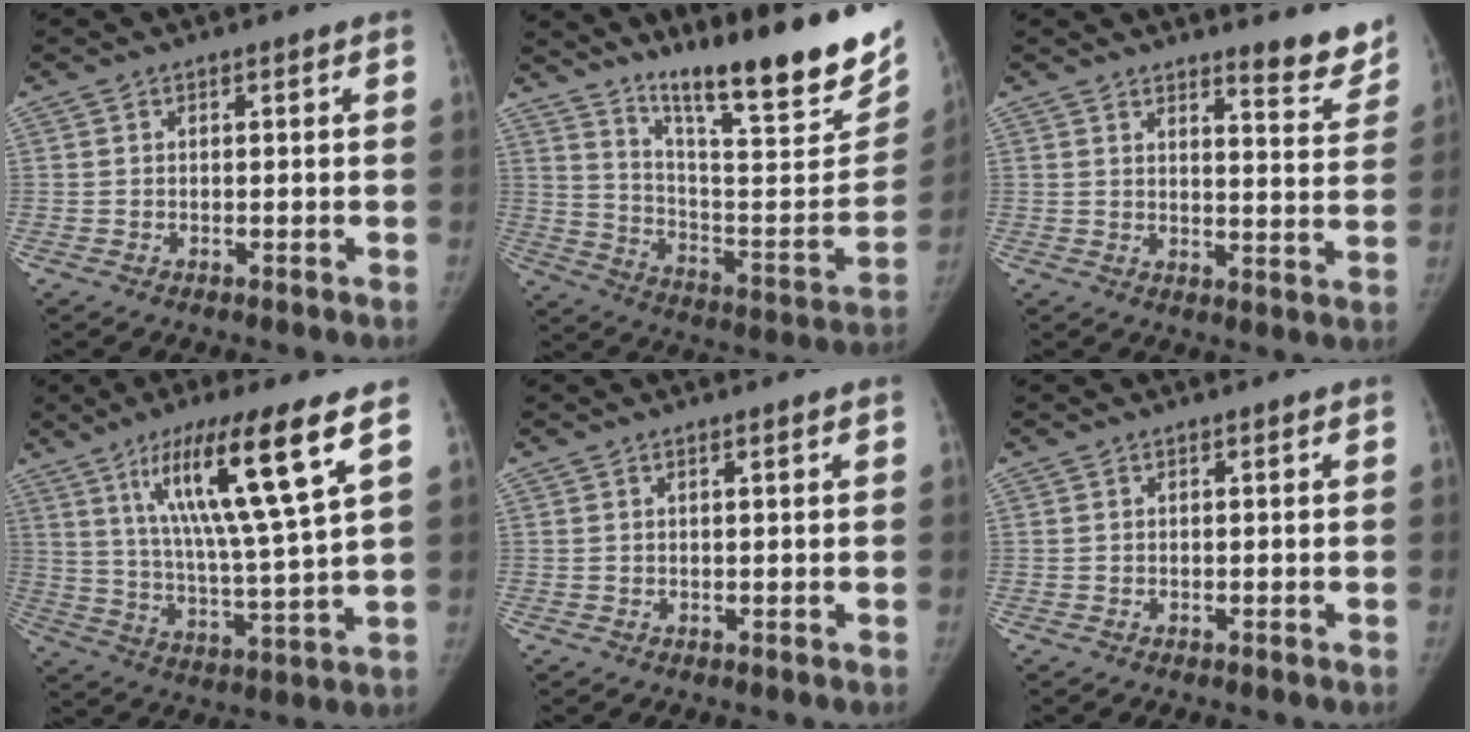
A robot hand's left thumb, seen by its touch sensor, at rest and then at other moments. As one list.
[{"total": 26.1, "force": [19.5, 3.9, 17.0], "torque": [-0.237, -0.115, 0.303]}, {"total": 7.8, "force": [6.7, 1.5, 3.6], "torque": [-0.022, -0.059, 0.082]}, {"total": 18.3, "force": [9.0, 1.3, 15.9], "torque": [-0.271, -0.043, 0.156]}, {"total": 0.8, "force": [0.5, -0.1, 0.6], "torque": [-0.013, -0.002, 0.011]}, {"total": 0.0}]